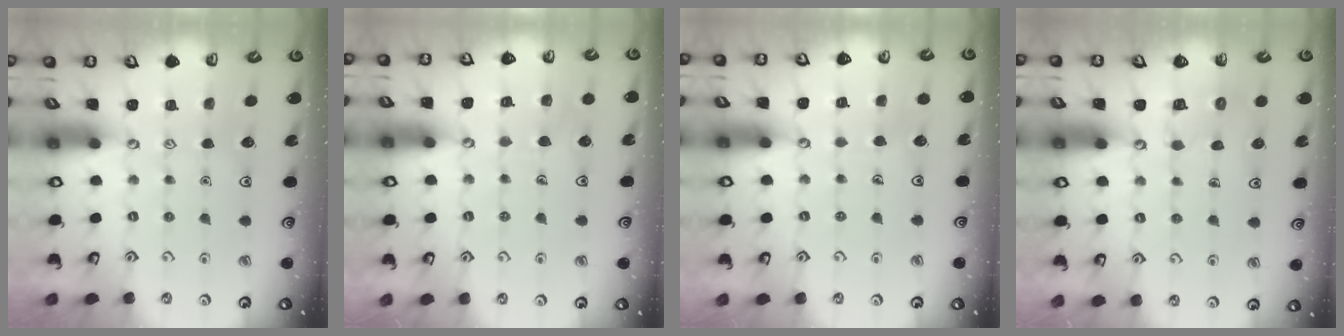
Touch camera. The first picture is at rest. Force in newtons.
{"total": 5.8, "press": 5.7, "slide": 0.6}
{"total": 3.3, "press": 3.3, "slide": 0.2}
{"total": 5.7, "press": 5.7, "slide": 0.3}